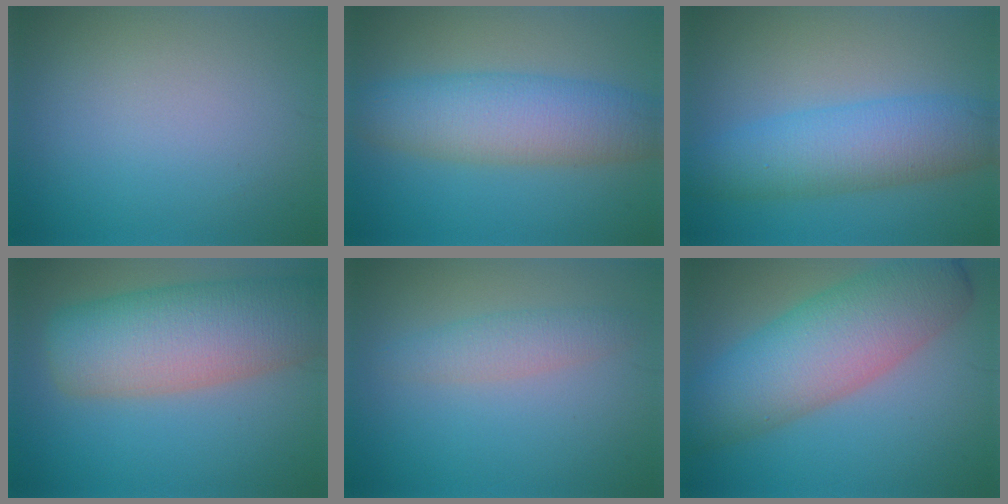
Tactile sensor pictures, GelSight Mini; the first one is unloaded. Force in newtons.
{"total": 7.1, "press": 7.1, "slide": 0.2}
{"total": 6.6, "press": 6.6, "slide": 0.1}
{"total": 10.5, "press": 10.5, "slide": 0.8}
{"total": 2.4, "press": 2.4, "slide": 0.0}
{"total": 9.4, "press": 9.4, "slide": 0.3}